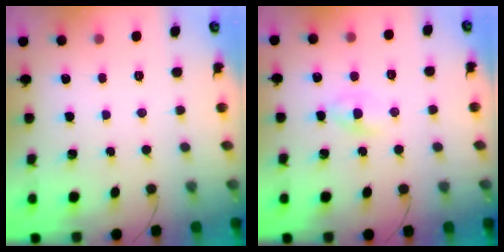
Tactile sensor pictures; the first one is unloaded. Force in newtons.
{"total": 2.1, "press": 2.0, "slide": 0.7}